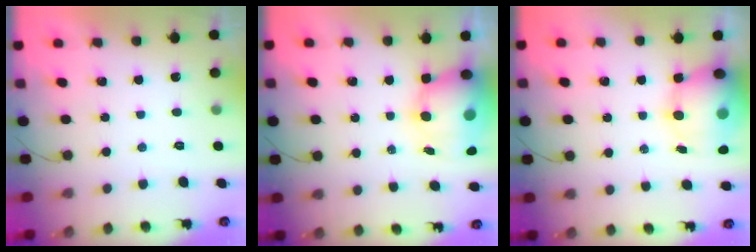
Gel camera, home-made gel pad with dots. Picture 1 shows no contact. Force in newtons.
{"total": 12.0, "press": 11.7, "slide": 2.7}
{"total": 14.7, "press": 14.2, "slide": 3.5}